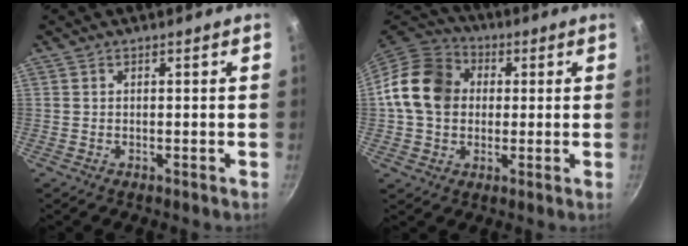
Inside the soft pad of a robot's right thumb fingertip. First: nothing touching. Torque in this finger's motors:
{"motor_torque": [0.54, 2.26, 1.06, -0.04, 0.47]}